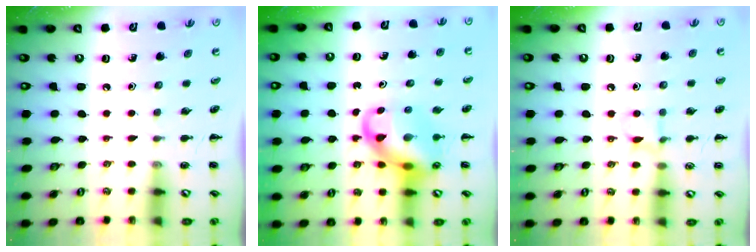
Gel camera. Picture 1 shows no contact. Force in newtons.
{"total": 12.7, "press": 12.2, "slide": 3.4}
{"total": 6.0, "press": 5.7, "slide": 2.0}